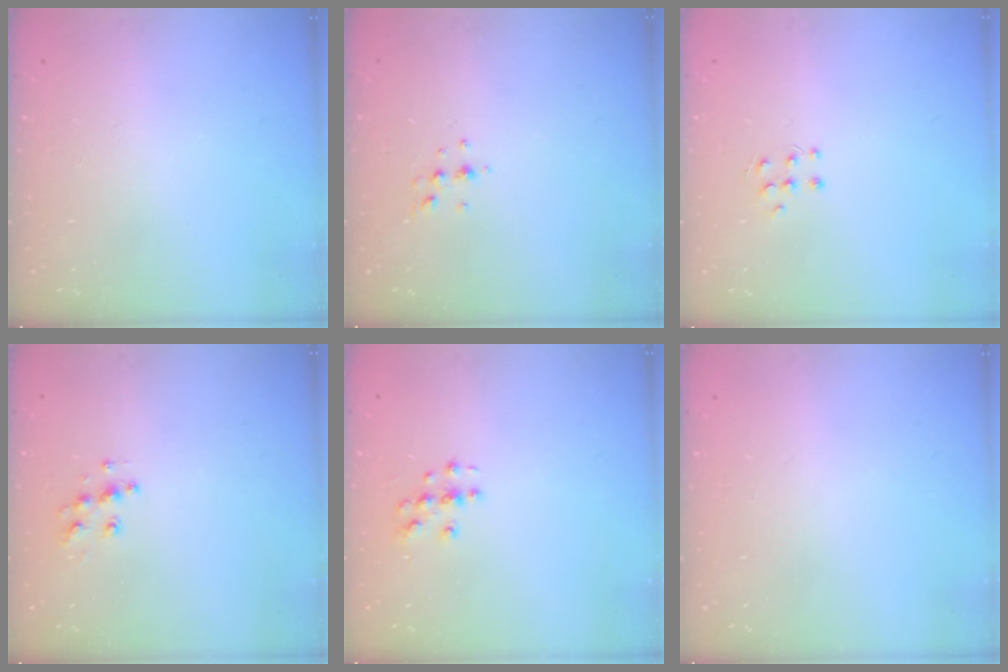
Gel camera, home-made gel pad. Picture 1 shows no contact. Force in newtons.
{"total": 4.1, "press": 3.7, "slide": 1.8}
{"total": 4.8, "press": 4.7, "slide": 0.8}
{"total": 7.5, "press": 7.5, "slide": 0.1}
{"total": 3.1, "press": 3.1, "slide": 0.2}
{"total": 0.0}